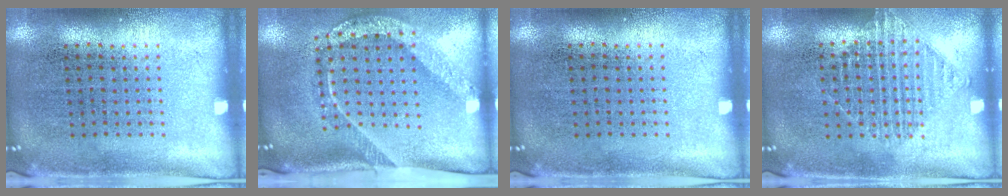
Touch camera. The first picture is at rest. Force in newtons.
{"total": 2.4, "press": 1.7, "slide": 1.7}
{"total": 0.0}
{"total": 1.1, "press": 1.1, "slide": 0.3}